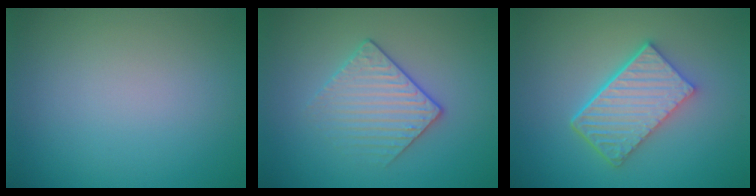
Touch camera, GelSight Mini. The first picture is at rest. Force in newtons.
{"total": 3.1, "press": 2.9, "slide": 1.2}
{"total": 5.8, "press": 4.3, "slide": 4.0}